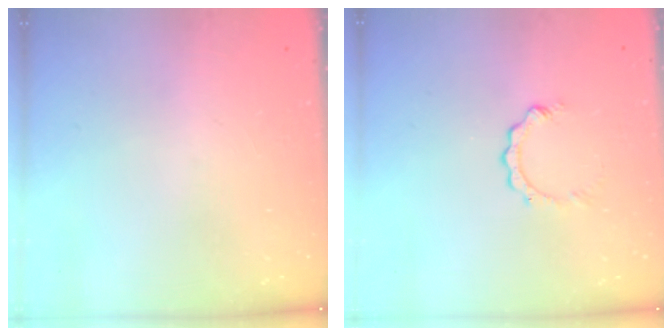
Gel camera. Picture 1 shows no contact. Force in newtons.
{"total": 3.3, "press": 3.3, "slide": 0.4}